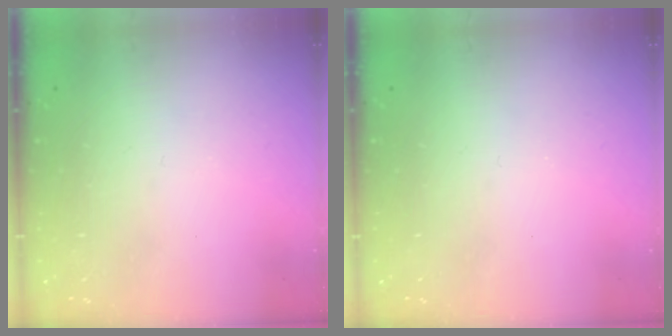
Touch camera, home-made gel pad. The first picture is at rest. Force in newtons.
{"total": 0.0}